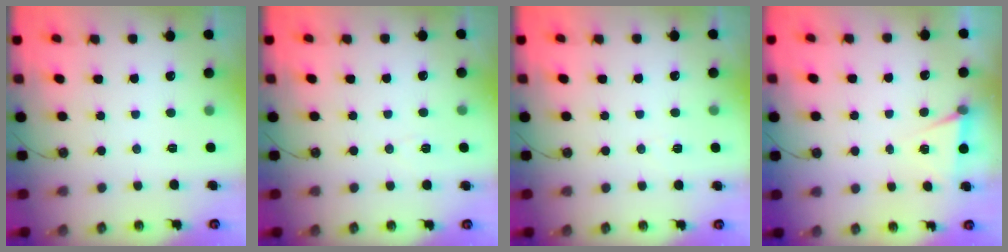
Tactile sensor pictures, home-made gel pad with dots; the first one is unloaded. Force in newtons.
{"total": 3.4, "press": 2.6, "slide": 2.1}
{"total": 4.4, "press": 4.3, "slide": 0.8}
{"total": 4.9, "press": 2.1, "slide": 4.5}